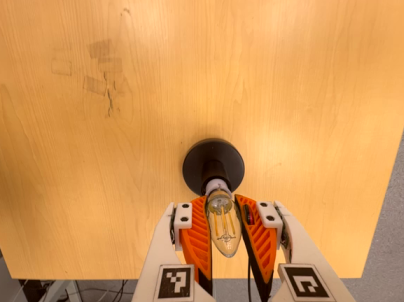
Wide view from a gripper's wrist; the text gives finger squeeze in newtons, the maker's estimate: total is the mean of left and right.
{"total": 17.3, "left": 16.5, "right": 18.1}